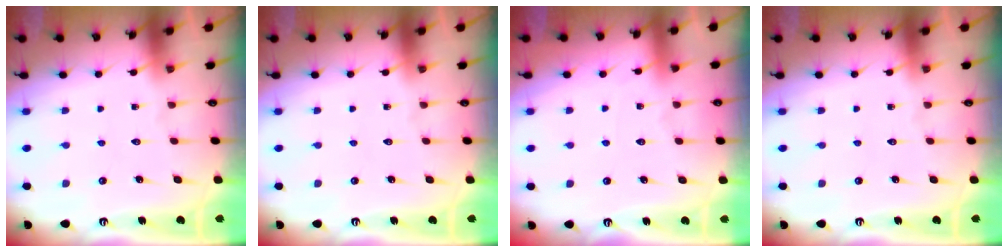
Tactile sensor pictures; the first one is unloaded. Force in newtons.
{"total": 0.0}
{"total": 1.8, "press": 1.8, "slide": 0.3}
{"total": 0.0}